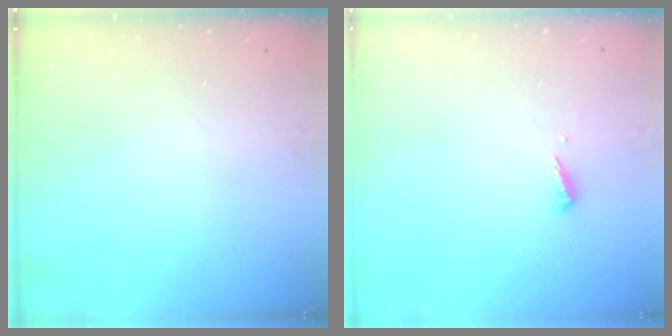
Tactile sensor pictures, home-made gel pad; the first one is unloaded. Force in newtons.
{"total": 2.5, "press": 2.5, "slide": 0.1}